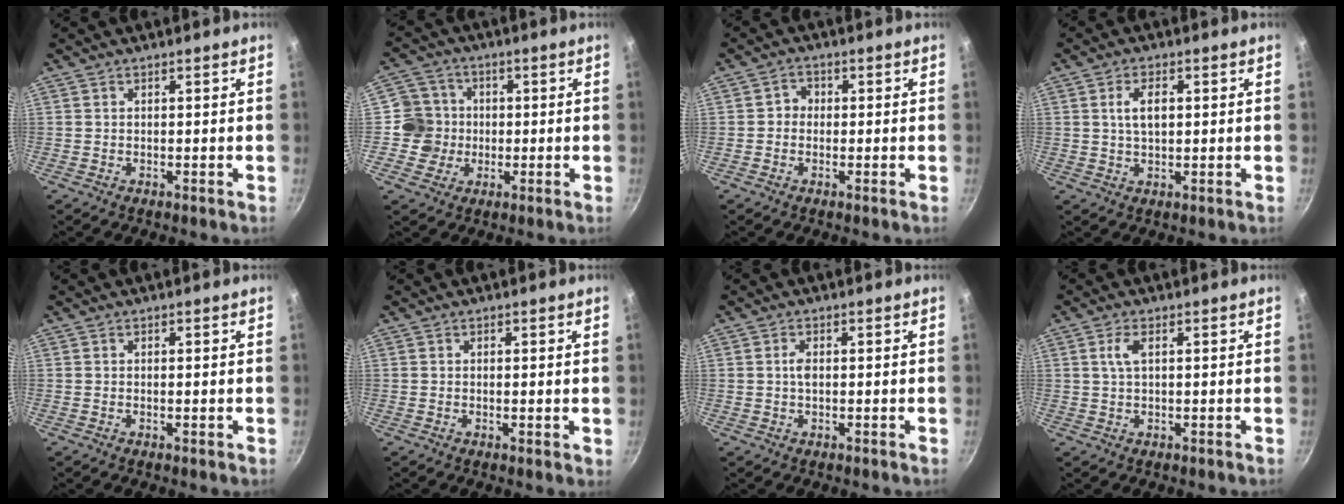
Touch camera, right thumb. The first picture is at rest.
{"total": 7.8, "force": [-0.7, 7.7, 1.1], "torque": [0.020, 0.016, -0.018]}
{"total": 2.5, "force": [-0.2, 2.3, 1.1], "torque": [0.001, 0.009, -0.012]}
{"total": 4.5, "force": [1.0, 2.4, 3.7], "torque": [-0.067, 0.002, 0.019]}
{"total": 0.8, "force": [-0.1, 0.2, 0.7], "torque": [-0.011, -0.002, -0.001]}
{"total": 1.6, "force": [0.1, 0.6, 1.5], "torque": [-0.022, -0.005, -0.001]}
{"total": 1.8, "force": [0.1, 1.0, 1.5], "torque": [-0.028, 0.001, -0.002]}
{"total": 2.9, "force": [0.8, 1.2, 2.4], "torque": [-0.058, 0.007, 0.018]}